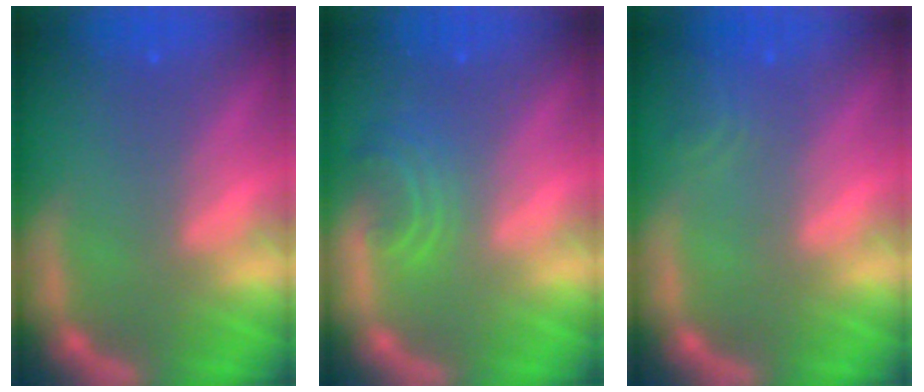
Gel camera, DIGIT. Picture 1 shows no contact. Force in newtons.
{"total": 2.9}
{"total": 1.9}